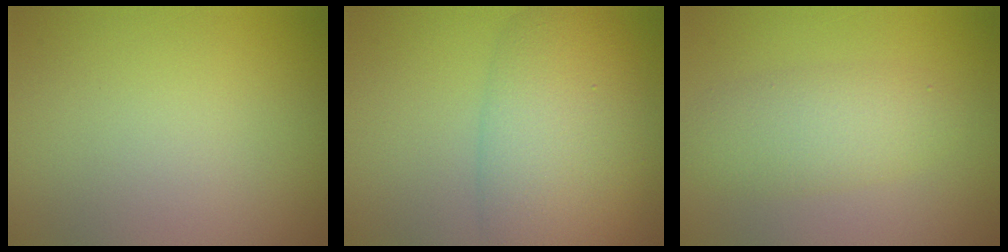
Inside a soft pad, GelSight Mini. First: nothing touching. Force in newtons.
{"total": 8.6, "press": 8.6, "slide": 0.3}
{"total": 3.6, "press": 3.6, "slide": 0.1}